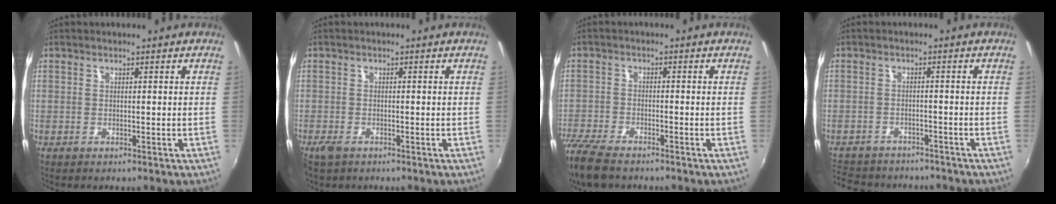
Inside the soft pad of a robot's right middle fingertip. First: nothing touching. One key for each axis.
{"total": 2.4, "fx": -1.7, "fy": 1.1, "fz": 1.2, "tx": -0.029, "ty": -0.007, "tz": -0.033}
{"total": 10.1, "fx": -8.2, "fy": 2.9, "fz": 5.2, "tx": -0.142, "ty": -0.036, "tz": -0.157}
{"total": 12.4, "fx": -10.6, "fy": 4.9, "fz": 4.1, "tx": -0.112, "ty": -0.002, "tz": -0.158}